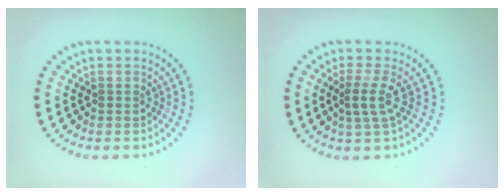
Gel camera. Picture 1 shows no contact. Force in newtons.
{"total": 2.4, "press": 1.8, "slide": 1.6}